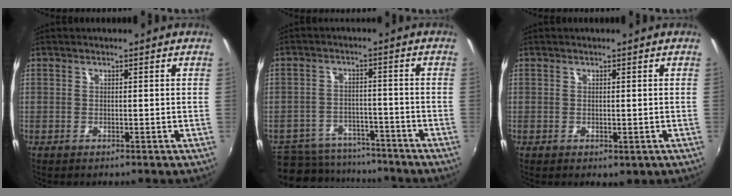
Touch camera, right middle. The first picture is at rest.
{"total": 12.6, "force": [-10.2, 6.6, 3.5], "torque": [-0.094, 0.017, -0.136]}
{"total": 1.0, "force": [0.0, 0.7, 0.7], "torque": [-0.010, -0.004, 0.001]}